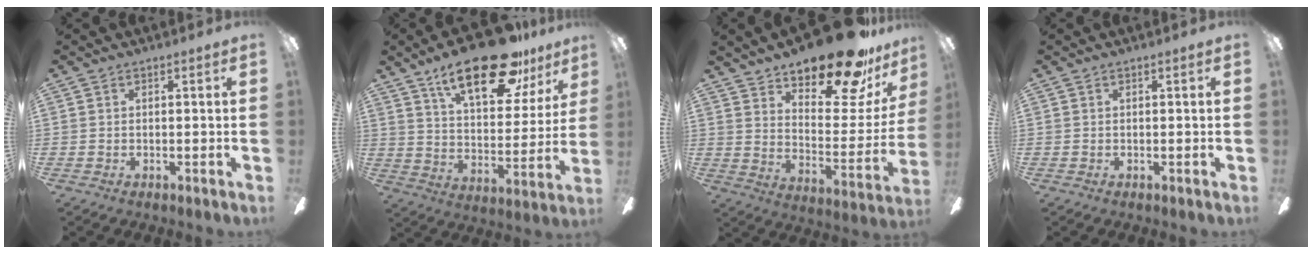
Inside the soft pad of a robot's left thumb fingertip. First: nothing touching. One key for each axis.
{"total": 23.3, "fx": 15.9, "fy": 9.1, "fz": 14.4, "tx": -0.225, "ty": -0.089, "tz": 0.268}
{"total": 22.3, "fx": 17.9, "fy": 7.0, "fz": 11.3, "tx": -0.149, "ty": -0.125, "tz": 0.294}
{"total": 0.0}